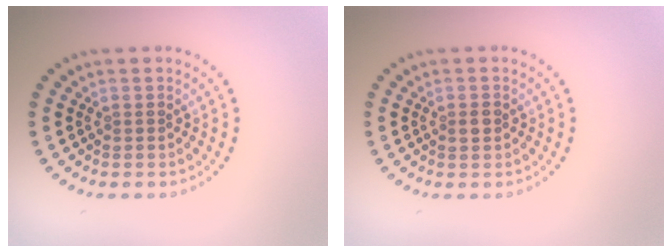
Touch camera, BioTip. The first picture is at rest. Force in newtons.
{"total": 1.1, "press": 1.1, "slide": 0.2}